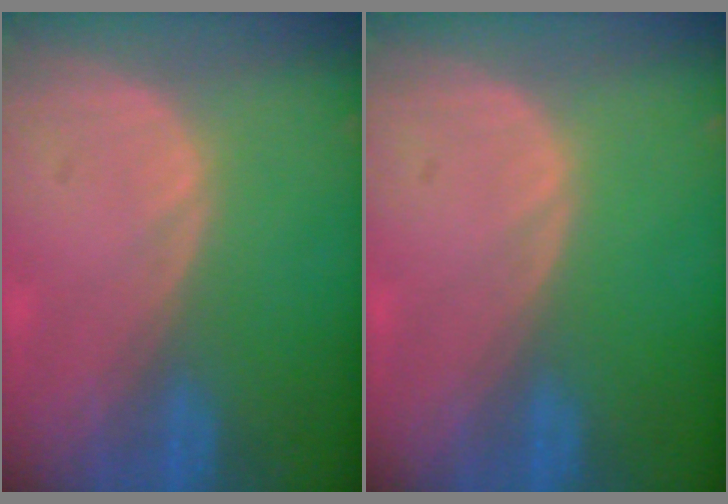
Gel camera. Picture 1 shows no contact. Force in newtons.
{"total": 0.0}